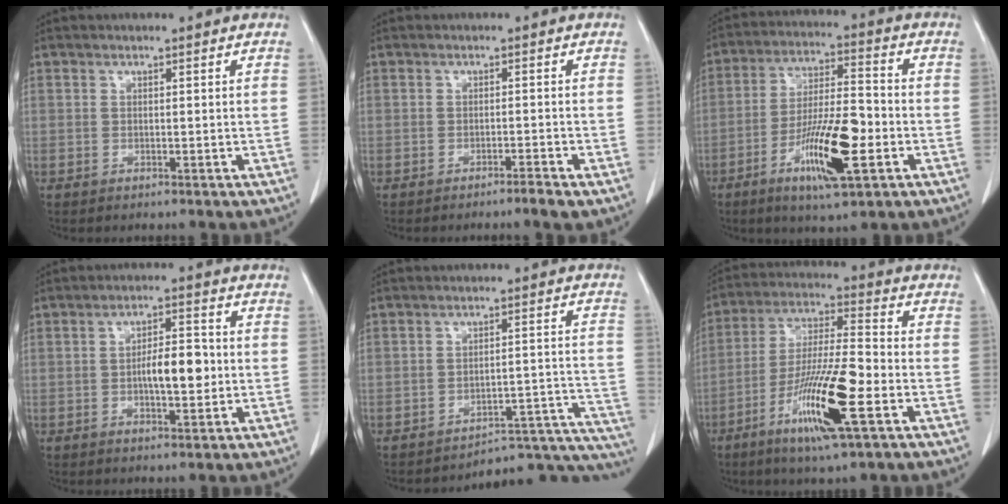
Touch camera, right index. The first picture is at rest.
{"total": 1.9, "force": [-1.5, -0.2, 1.1], "torque": [-0.018, -0.001, -0.022]}
{"total": 13.1, "force": [-4.8, 2.3, 12.0], "torque": [-0.224, -0.009, -0.082]}
{"total": 6.8, "force": [-0.6, 2.2, 6.4], "torque": [-0.110, 0.009, -0.010]}
{"total": 13.7, "force": [-13.2, 3.4, 1.8], "torque": [0.015, 0.069, -0.160]}
{"total": 15.3, "force": [-6.2, 1.3, 13.9], "torque": [-0.268, -0.020, -0.112]}